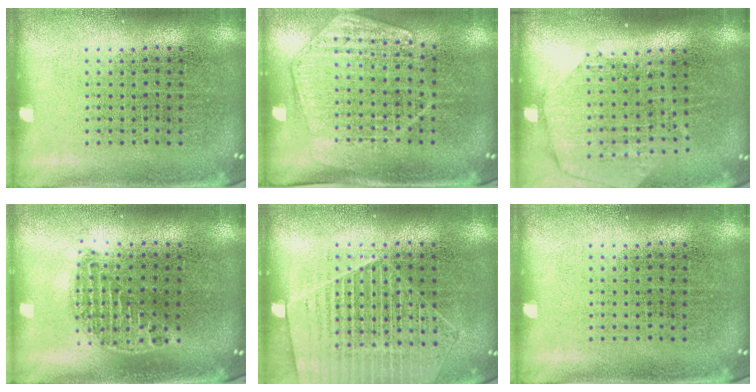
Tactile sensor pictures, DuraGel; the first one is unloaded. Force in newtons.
{"total": 1.5, "press": 1.4, "slide": 0.3}
{"total": 1.8, "press": 1.6, "slide": 1.0}
{"total": 1.2, "press": 1.0, "slide": 0.6}
{"total": 1.4, "press": 1.3, "slide": 0.5}
{"total": 0.0}